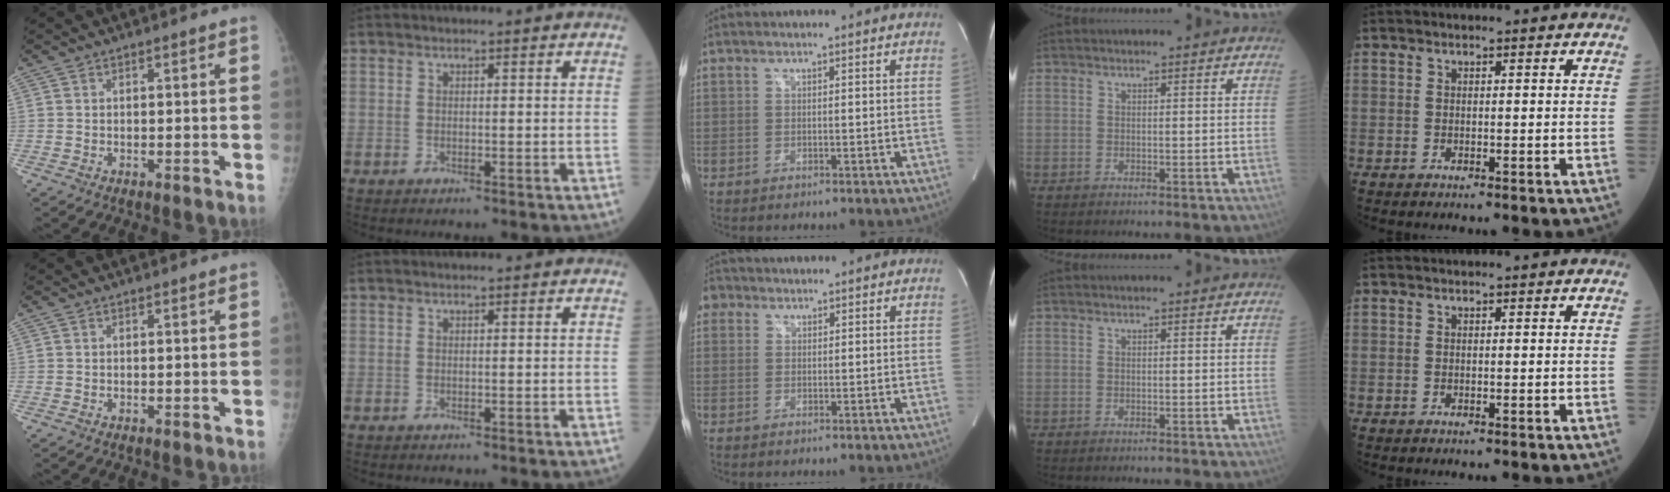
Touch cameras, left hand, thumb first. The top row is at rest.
{"middle": {"total": 2.3, "force": [1.1, 2.0, 0.3], "torque": [0.001, 0.011, 0.015]}}